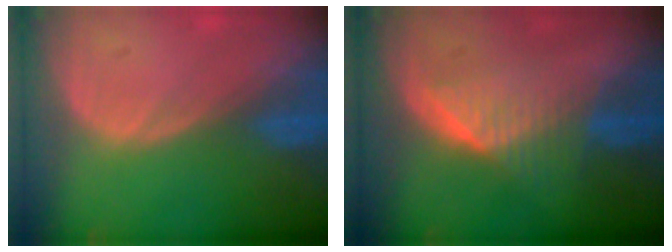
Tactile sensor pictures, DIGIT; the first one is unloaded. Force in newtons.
{"total": 6.4, "press": 5.8, "slide": 2.6}